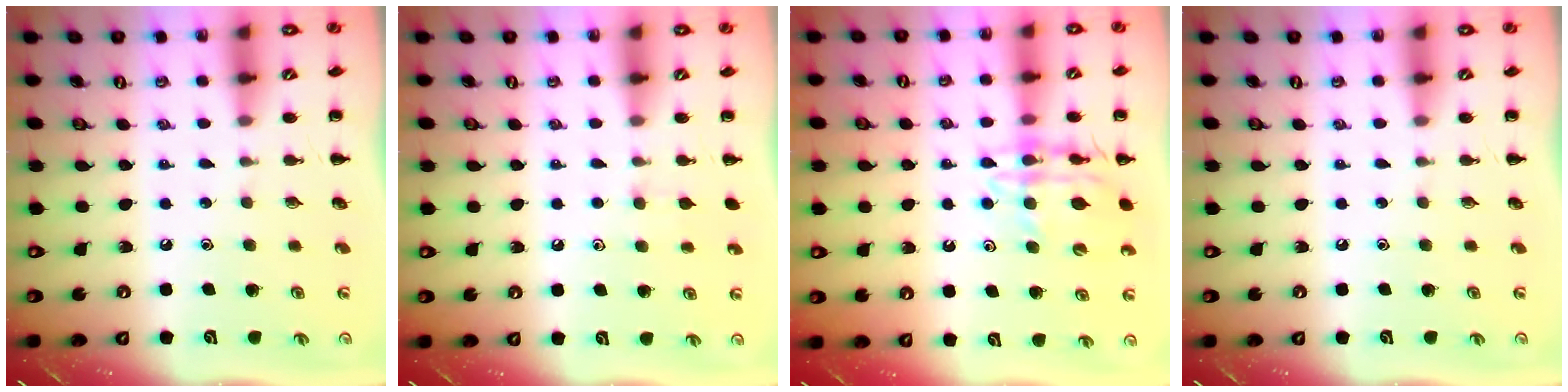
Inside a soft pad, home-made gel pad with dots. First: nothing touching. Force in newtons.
{"total": 4.9, "press": 4.7, "slide": 1.5}
{"total": 13.1, "press": 12.9, "slide": 2.7}
{"total": 0.0}